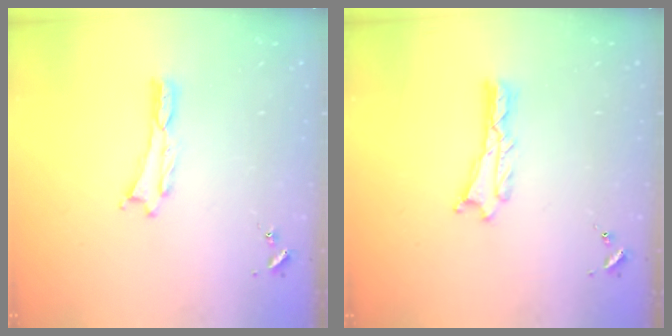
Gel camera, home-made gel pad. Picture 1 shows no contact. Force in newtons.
{"total": 0.7, "press": 0.6, "slide": 0.2}